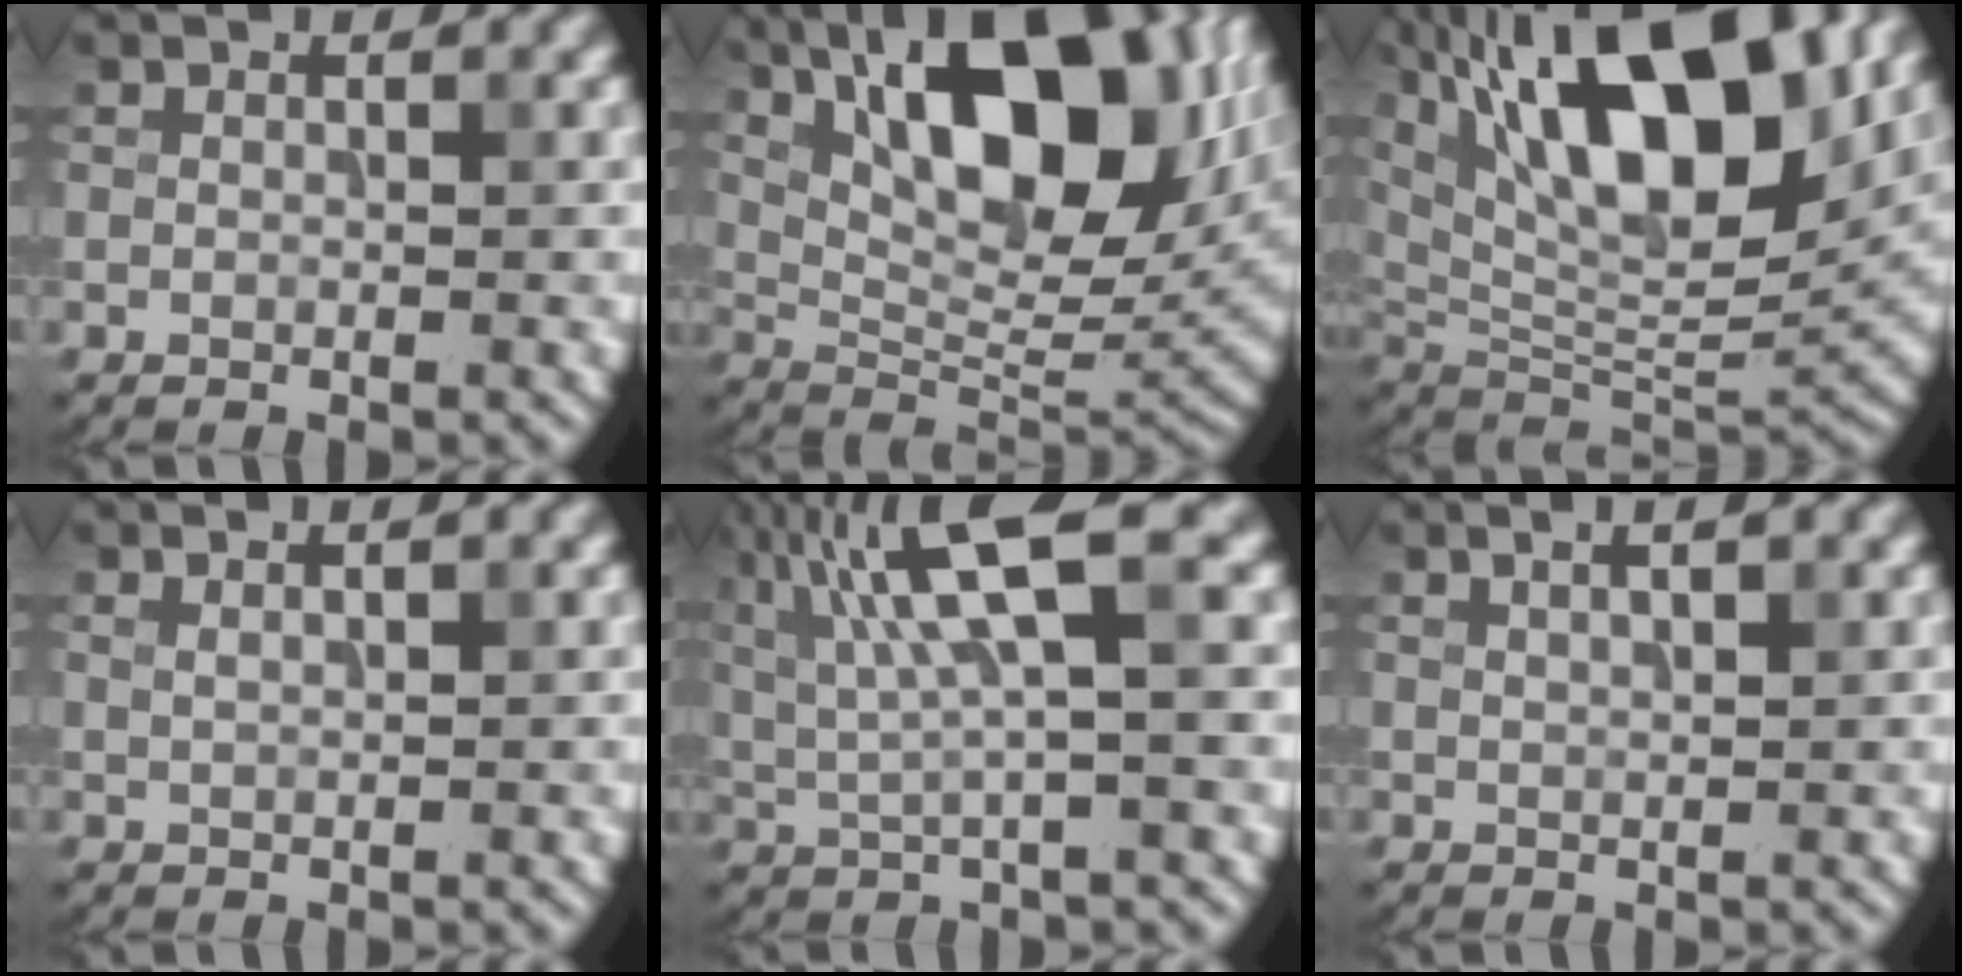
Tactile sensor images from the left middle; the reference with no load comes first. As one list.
[{"total": 15.0, "force": [6.1, 6.5, 12.1], "torque": [-0.183, 0.008, 0.102]}, {"total": 16.3, "force": [7.2, 6.4, 13.1], "torque": [-0.217, 0.017, 0.120]}, {"total": 1.3, "force": [0.8, 0.4, 0.9], "torque": [-0.009, 0.000, 0.007]}, {"total": 8.3, "force": [2.6, 1.6, 7.7], "torque": [-0.156, 0.013, 0.049]}, {"total": 3.2, "force": [1.8, 1.3, 2.2], "torque": [-0.010, 0.018, -0.003]}]